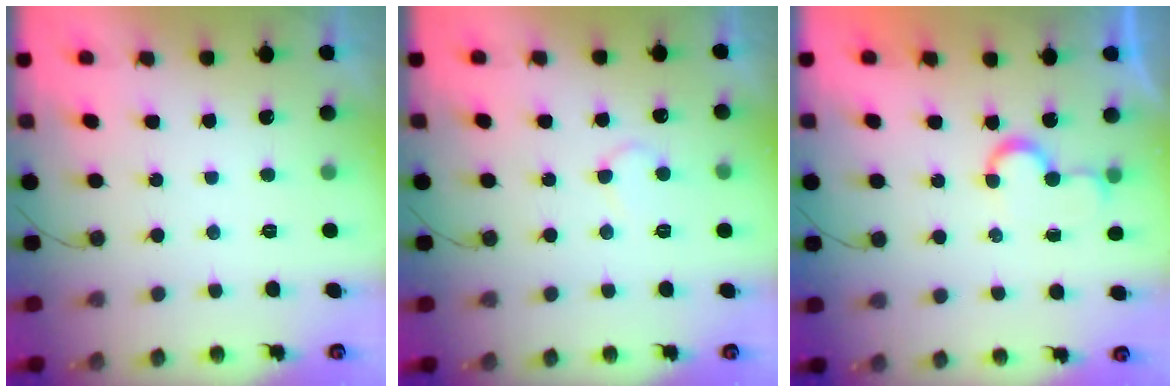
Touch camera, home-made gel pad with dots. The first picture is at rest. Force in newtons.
{"total": 5.4, "press": 5.4, "slide": 0.4}
{"total": 5.7, "press": 5.7, "slide": 0.4}